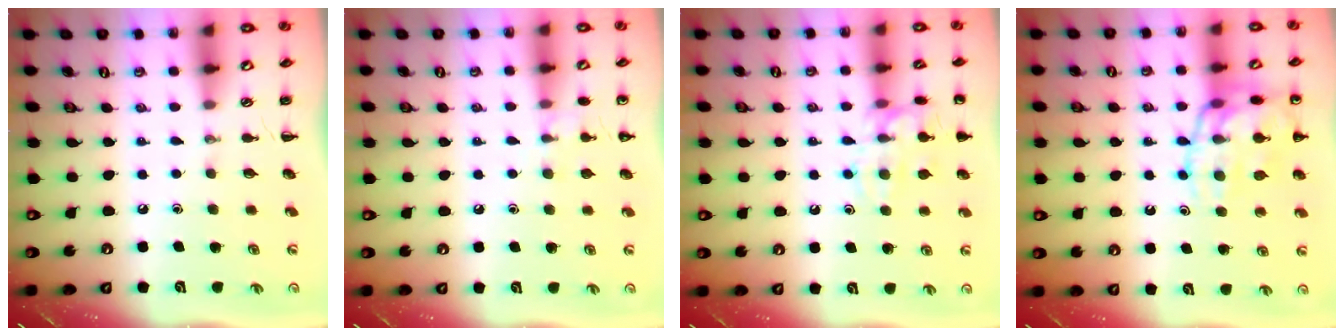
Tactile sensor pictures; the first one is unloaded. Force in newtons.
{"total": 7.5, "press": 7.2, "slide": 2.0}
{"total": 13.9, "press": 13.9, "slide": 0.8}
{"total": 16.8, "press": 16.6, "slide": 1.9}